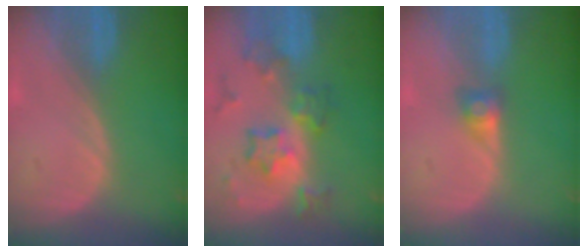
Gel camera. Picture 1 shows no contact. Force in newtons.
{"total": 8.6, "press": 7.6, "slide": 4.1}
{"total": 2.6, "press": 2.4, "slide": 1.0}